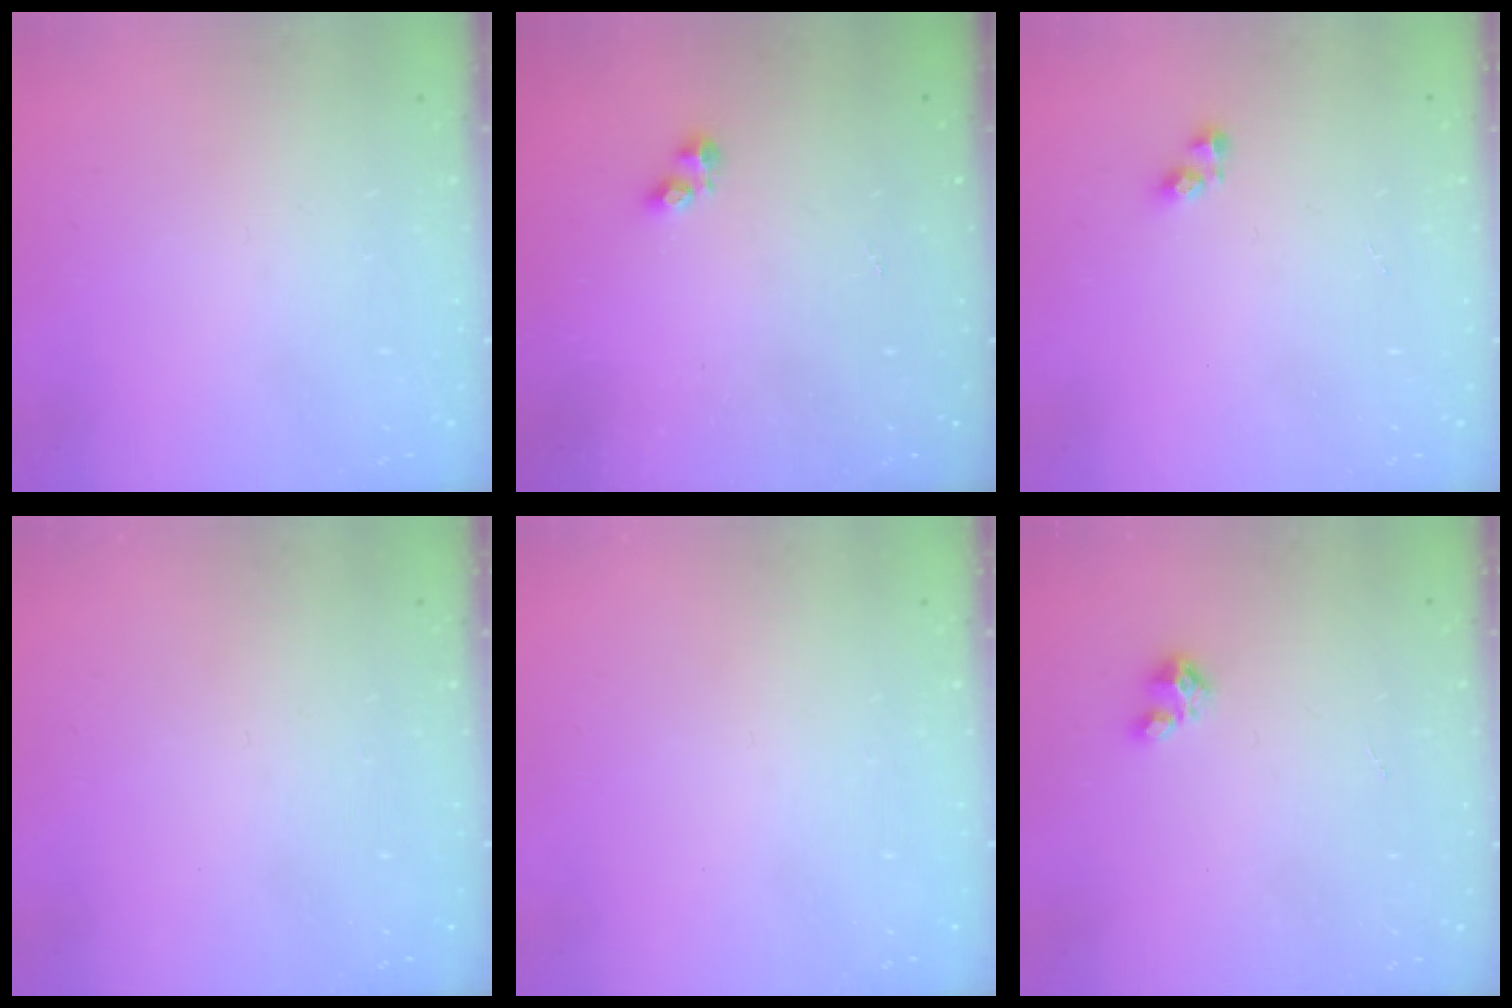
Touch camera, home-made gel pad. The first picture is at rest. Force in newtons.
{"total": 3.3, "press": 3.2, "slide": 0.5}
{"total": 3.2, "press": 3.2, "slide": 0.6}
{"total": 0.0}
{"total": 0.0}
{"total": 1.6, "press": 1.6, "slide": 0.1}